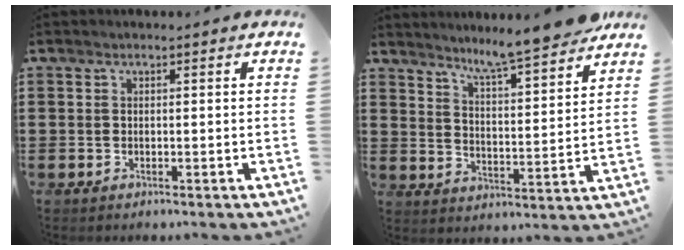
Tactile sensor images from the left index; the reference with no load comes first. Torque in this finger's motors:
{"motor_torque": [0.67, -0.88, 0.00, 0.01]}